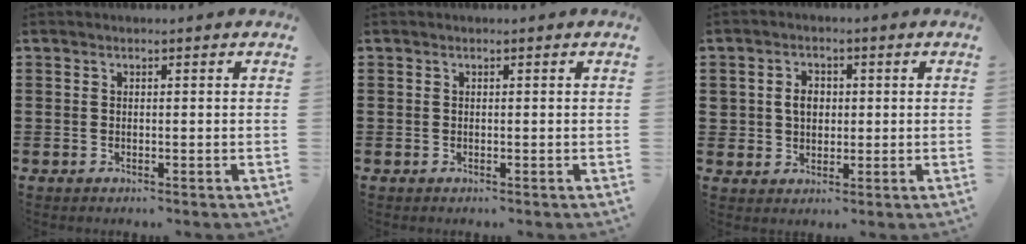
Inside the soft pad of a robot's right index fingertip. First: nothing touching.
{"total": 0.0}
{"total": 3.3, "force": [0.3, 2.8, 1.9], "torque": [-0.045, 0.012, 0.002]}